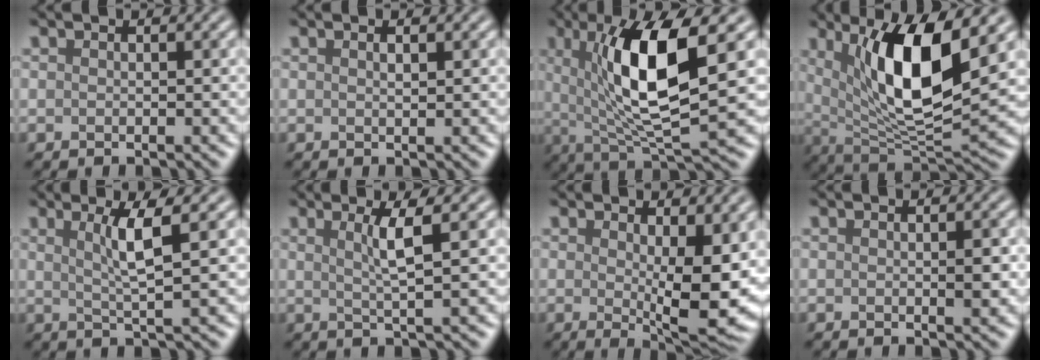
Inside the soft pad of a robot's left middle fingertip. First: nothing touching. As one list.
[{"total": 0.7, "force": [0.4, 0.1, 0.5], "torque": [-0.008, 0.001, 0.008]}, {"total": 9.8, "force": [2.0, 2.6, 9.2], "torque": [-0.149, -0.008, 0.040]}, {"total": 9.8, "force": [3.0, 3.0, 8.8], "torque": [-0.143, -0.017, 0.058]}, {"total": 3.6, "force": [1.2, 0.4, 3.4], "torque": [-0.059, 0.001, 0.024]}, {"total": 3.0, "force": [1.0, 0.5, 2.9], "torque": [-0.047, 0.002, 0.017]}, {"total": 7.0, "force": [0.5, 2.0, 6.7], "torque": [-0.105, -0.020, 0.018]}, {"total": 1.1, "force": [0.0, 0.2, 1.1], "torque": [-0.016, -0.002, 0.001]}]